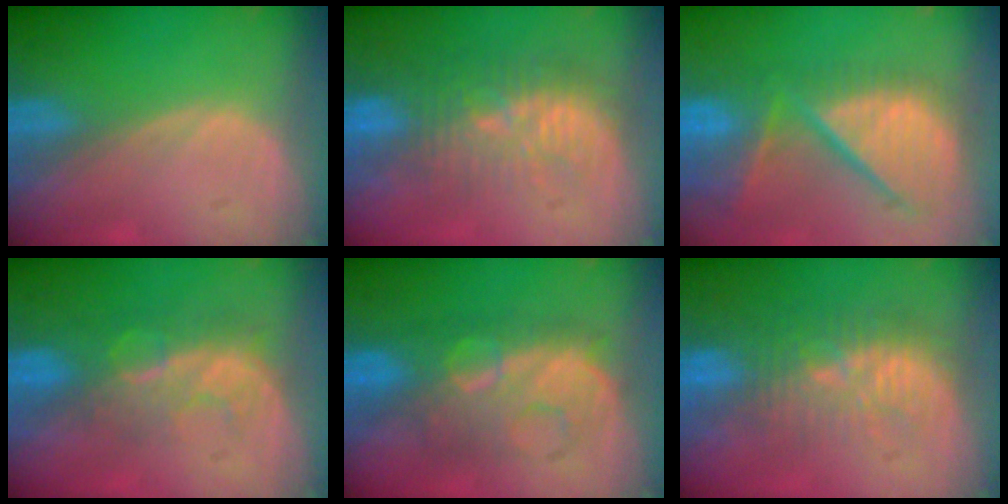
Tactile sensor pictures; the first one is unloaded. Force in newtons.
{"total": 9.4, "press": 9.0, "slide": 2.7}
{"total": 12.3, "press": 10.6, "slide": 6.3}
{"total": 8.1, "press": 7.1, "slide": 3.8}
{"total": 8.8, "press": 8.8, "slide": 0.4}
{"total": 9.4, "press": 9.0, "slide": 2.7}